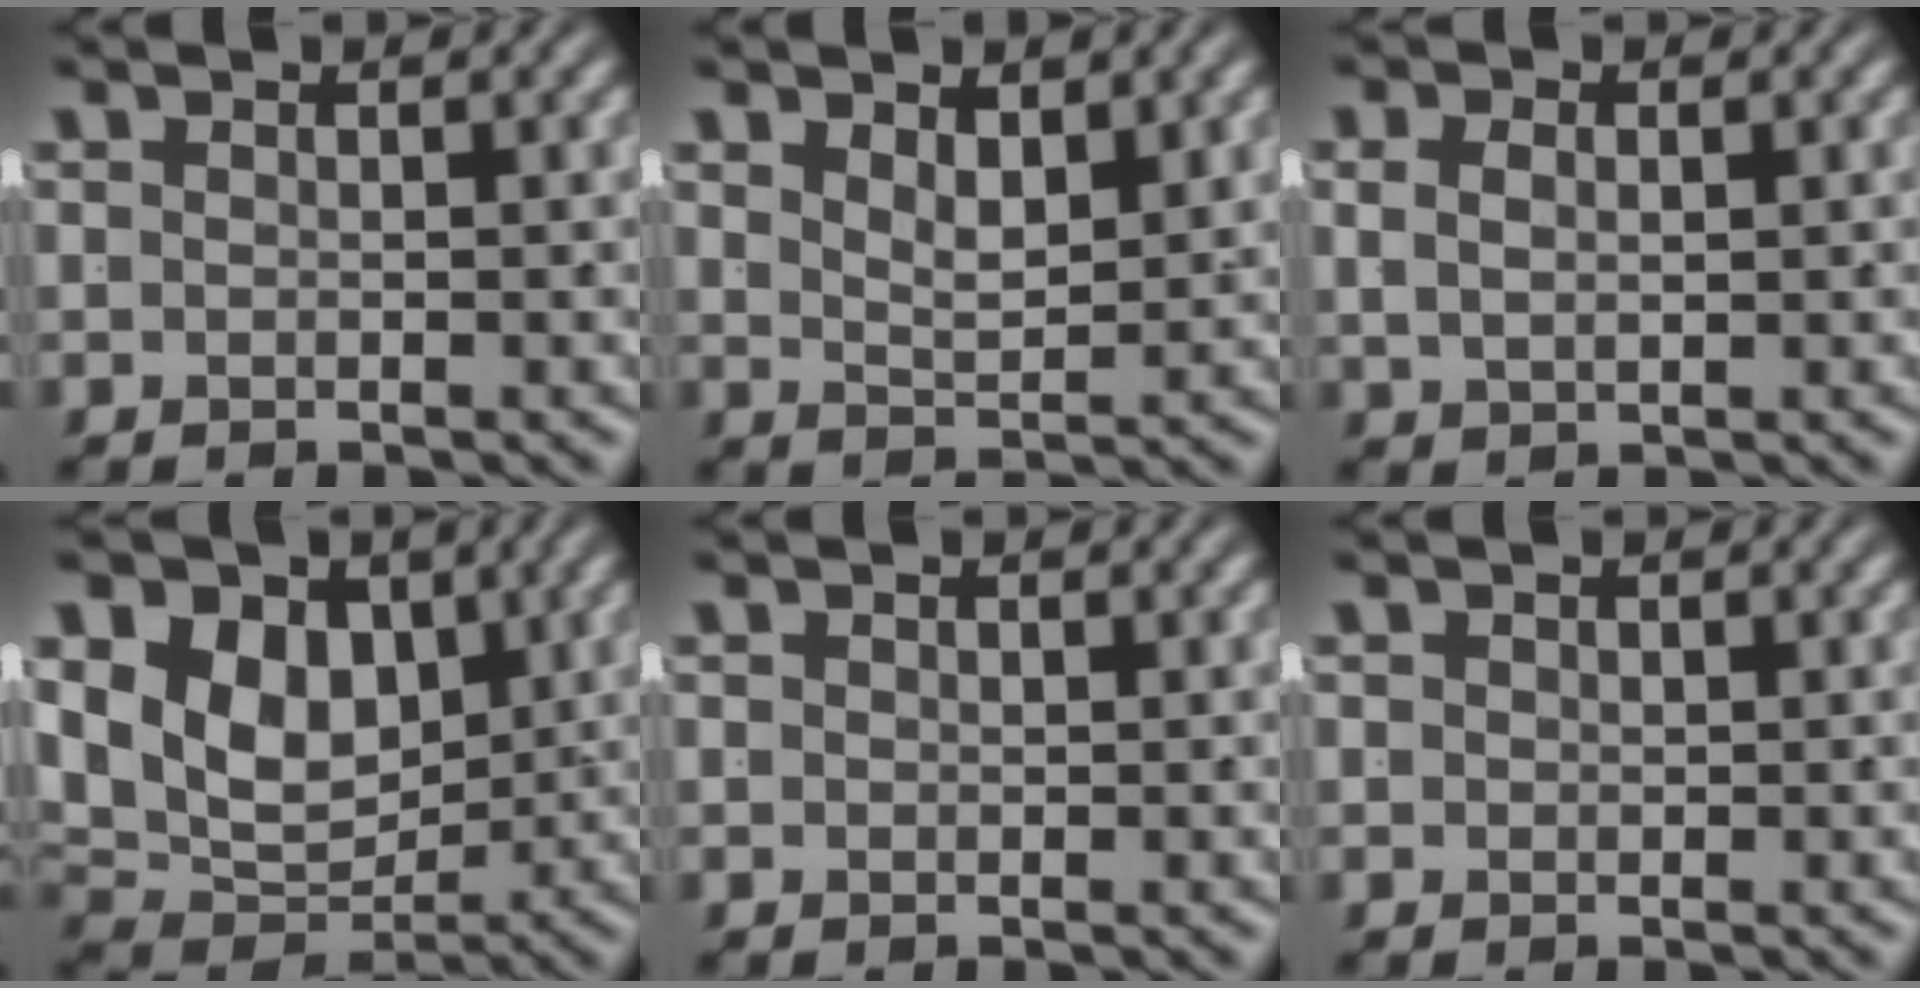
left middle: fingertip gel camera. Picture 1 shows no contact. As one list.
[{"total": 2.0, "force": [1.5, -0.1, 1.3], "torque": [-0.014, -0.018, 0.037]}, {"total": 1.3, "force": [0.5, 0.4, 1.2], "torque": [-0.021, -0.006, 0.020]}, {"total": 11.1, "force": [0.8, 8.8, 6.7], "torque": [-0.125, -0.029, 0.022]}, {"total": 0.6, "force": [0.1, 0.6, 0.3], "torque": [-0.009, -0.006, 0.005]}, {"total": 0.9, "force": [0.1, 0.9, 0.3], "torque": [-0.013, -0.006, 0.004]}]